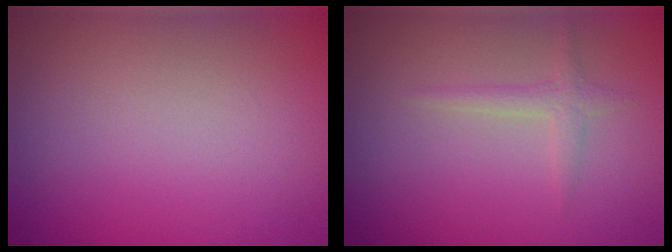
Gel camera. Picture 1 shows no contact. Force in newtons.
{"total": 1.3, "press": 1.3, "slide": 0.1}